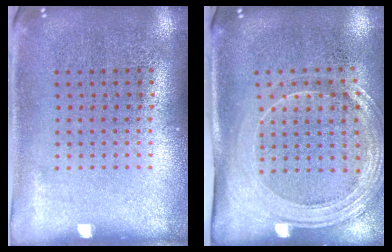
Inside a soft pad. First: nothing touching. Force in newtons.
{"total": 2.1, "press": 1.8, "slide": 1.1}